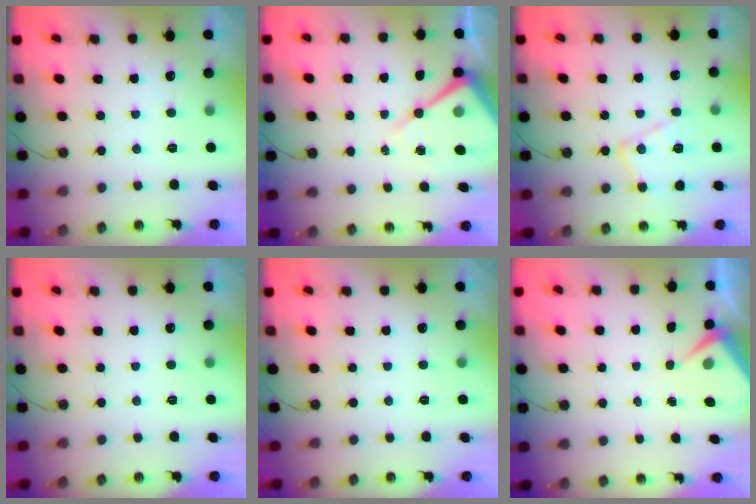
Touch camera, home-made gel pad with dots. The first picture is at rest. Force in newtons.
{"total": 11.7, "press": 11.7, "slide": 1.1}
{"total": 13.5, "press": 13.5, "slide": 1.1}
{"total": 0.0}
{"total": 0.0}
{"total": 4.0, "press": 3.9, "slide": 0.5}